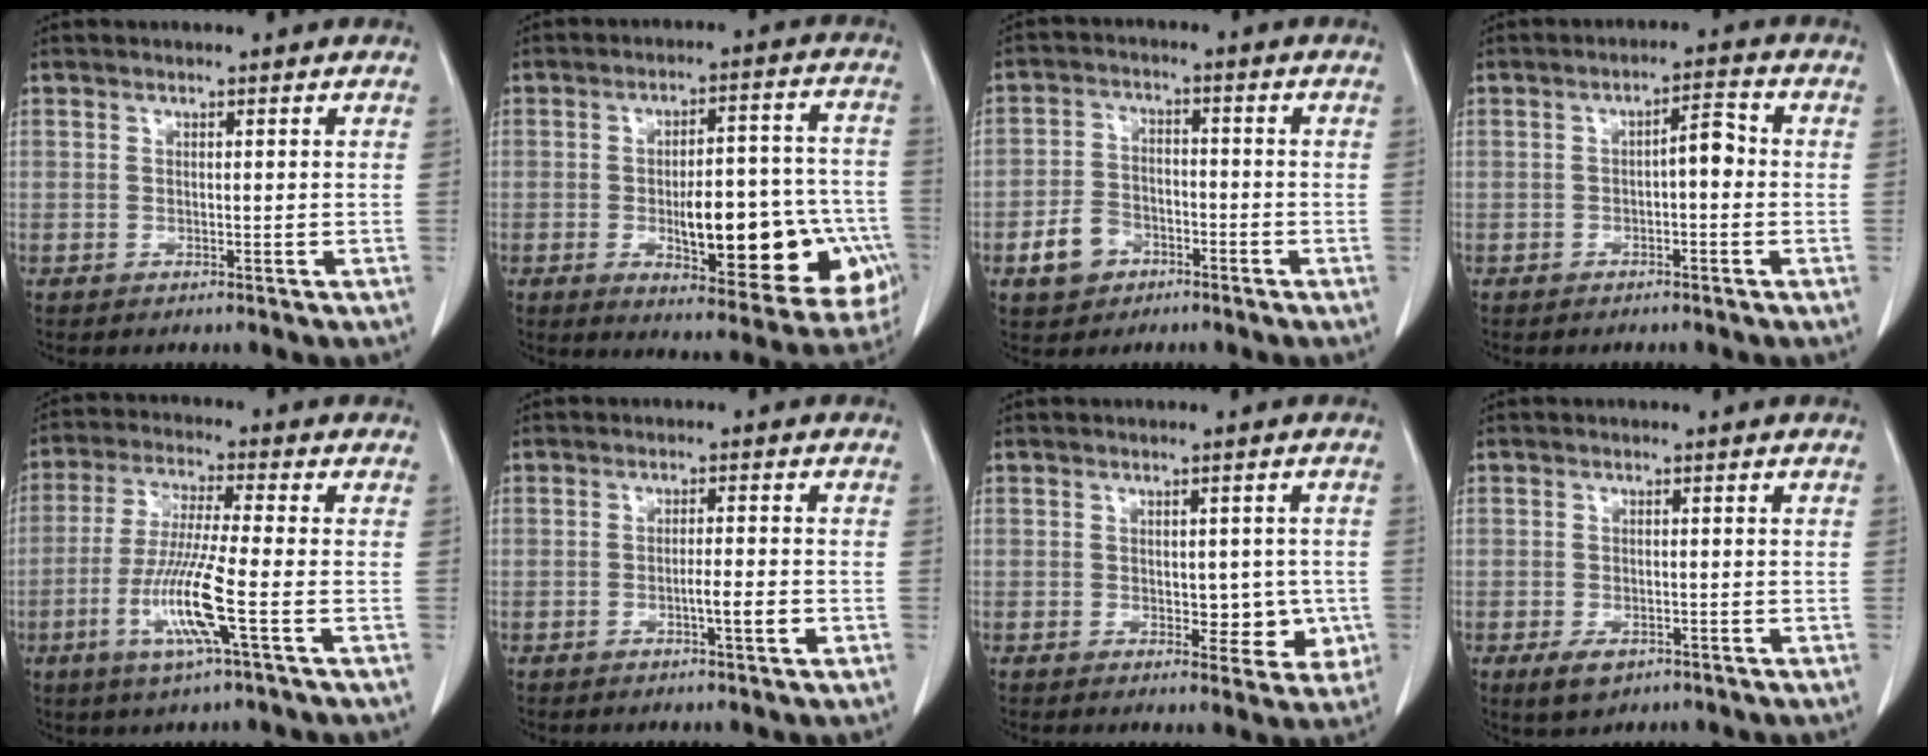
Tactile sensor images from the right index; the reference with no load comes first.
{"total": 22.2, "force": [-5.6, 7.9, 20.0], "torque": [-0.201, 0.032, -0.054]}
{"total": 6.8, "force": [-3.4, 5.1, 3.0], "torque": [-0.072, 0.016, -0.052]}
{"total": 4.3, "force": [-0.5, 1.5, 4.0], "torque": [-0.065, 0.028, -0.006]}
{"total": 11.1, "force": [-3.7, 0.0, 10.5], "torque": [-0.216, -0.018, -0.074]}
{"total": 3.9, "force": [-1.2, 0.6, 3.6], "torque": [-0.062, 0.000, -0.015]}
{"total": 7.2, "force": [-0.9, 4.3, 5.8], "torque": [-0.063, 0.011, -0.001]}
{"total": 4.4, "force": [-2.2, 2.8, 2.6], "torque": [-0.046, -0.003, -0.024]}